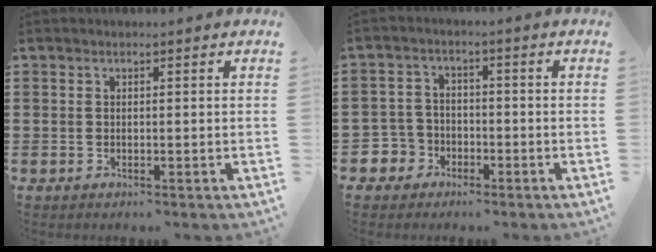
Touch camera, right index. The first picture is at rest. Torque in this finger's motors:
{"motor_torque": [0.69, 0.53, 0.09, -0.02]}